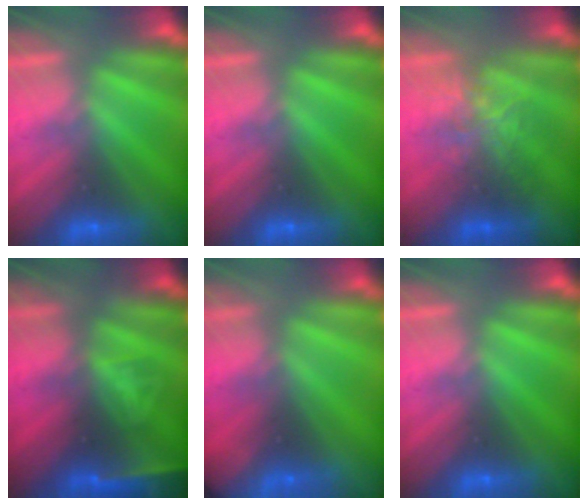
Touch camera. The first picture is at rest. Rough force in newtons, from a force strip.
{"total": 0.0}
{"total": 2.5}
{"total": 6.6}
{"total": 7.0}
{"total": 0.0}